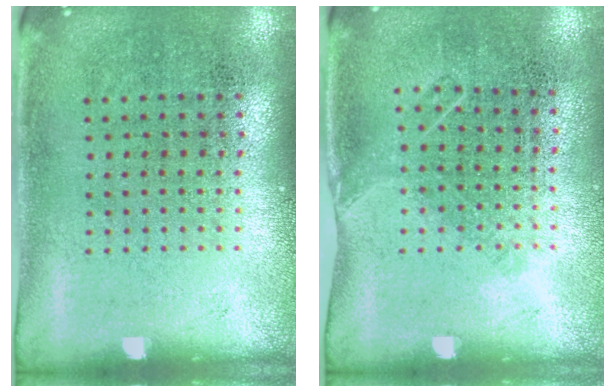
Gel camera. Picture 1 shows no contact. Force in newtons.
{"total": 1.0, "press": 0.8, "slide": 0.6}